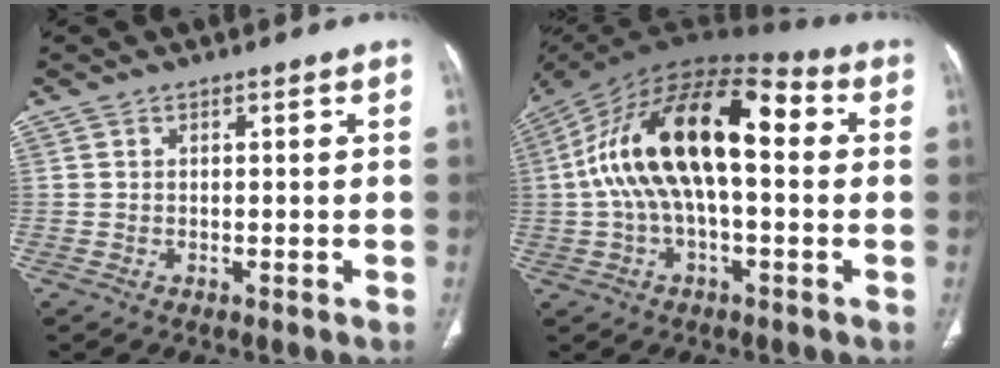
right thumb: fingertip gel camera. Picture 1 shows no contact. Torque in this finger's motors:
{"motor_torque": [2.09, 2.28, 2.46, -0.31, 0.48]}